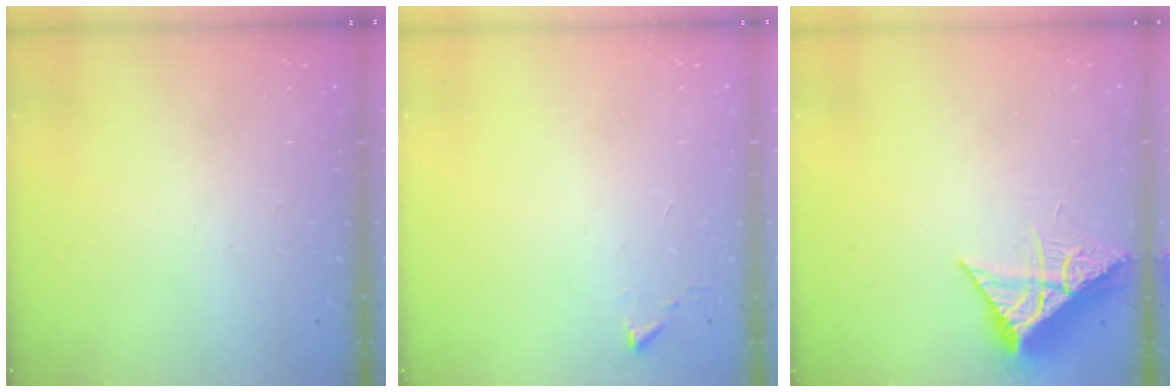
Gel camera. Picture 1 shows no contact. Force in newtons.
{"total": 2.7, "press": 2.7, "slide": 0.5}
{"total": 8.1, "press": 8.1, "slide": 0.3}